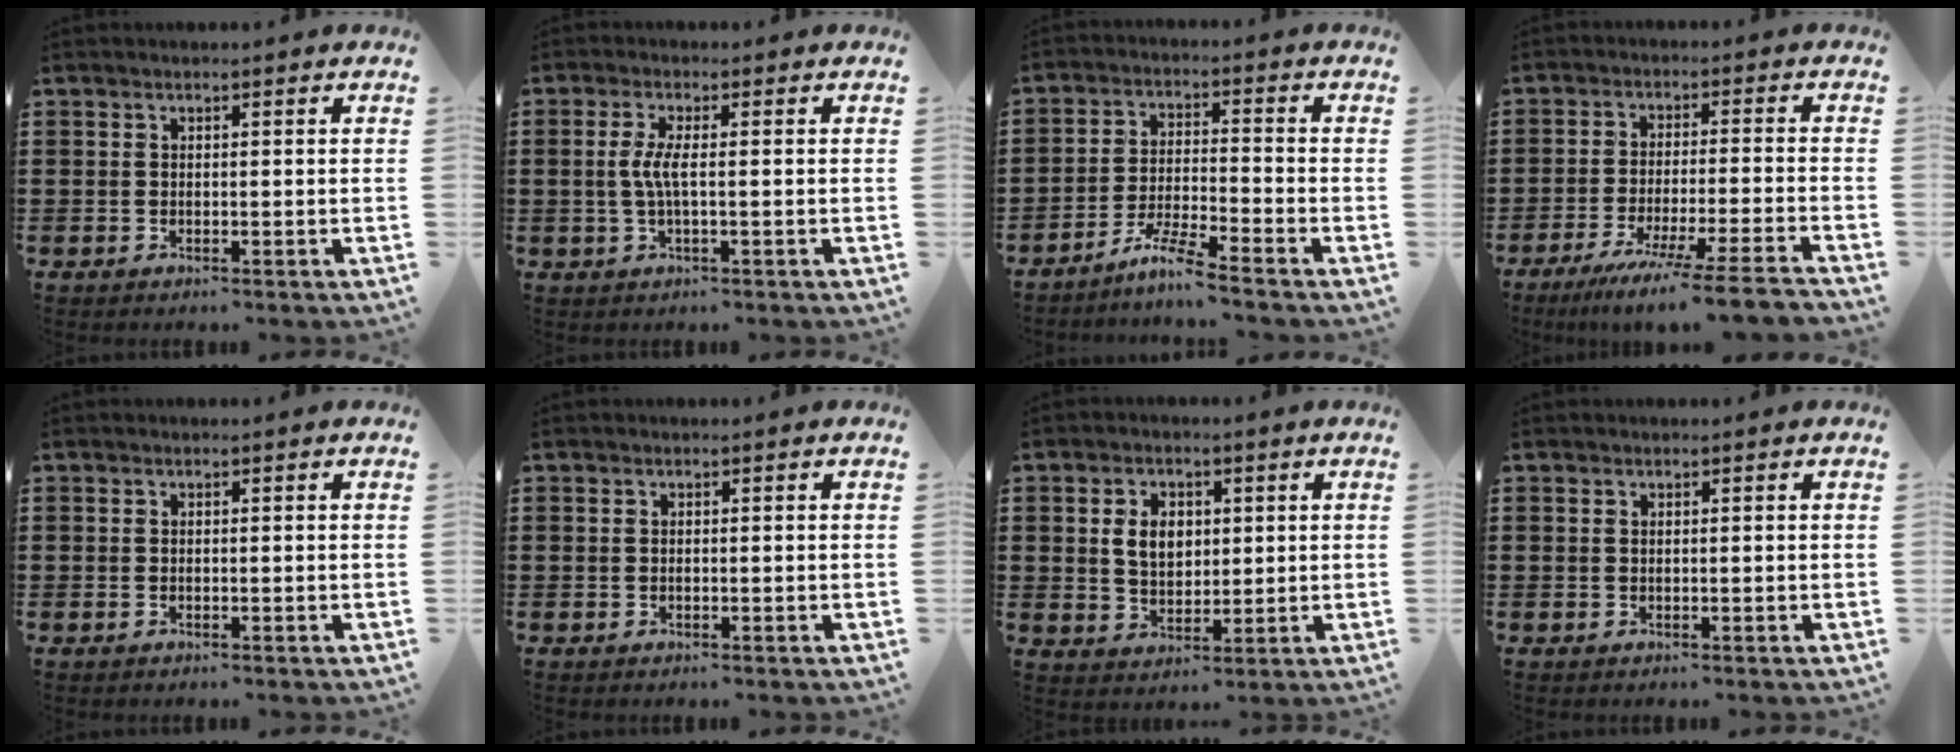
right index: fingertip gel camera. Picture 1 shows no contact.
{"total": 3.5, "force": [-0.2, 0.4, 3.5], "torque": [-0.079, -0.007, -0.011]}
{"total": 5.6, "force": [-4.8, -0.6, 2.6], "torque": [-0.066, -0.016, -0.096]}
{"total": 6.9, "force": [-5.6, -1.3, 3.8], "torque": [-0.071, -0.024, -0.110]}
{"total": 0.0}
{"total": 0.0}
{"total": 5.0, "force": [1.0, 3.6, 3.4], "torque": [-0.069, 0.010, 0.014]}
{"total": 0.0}